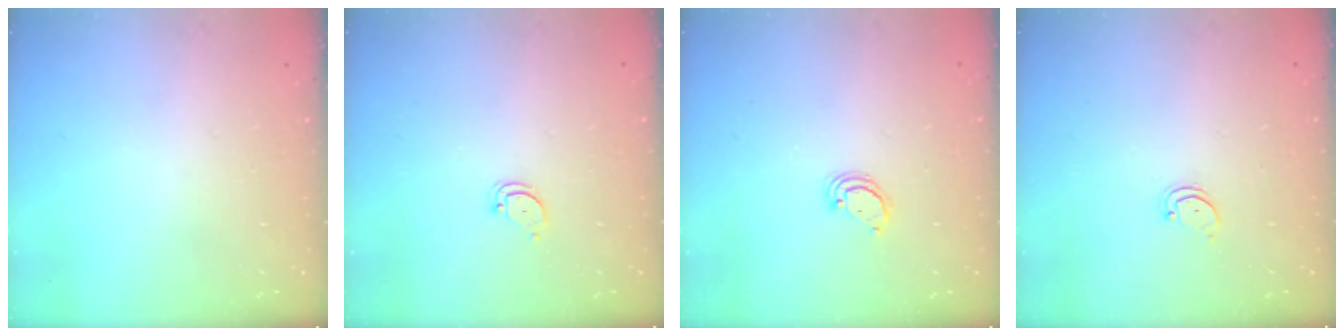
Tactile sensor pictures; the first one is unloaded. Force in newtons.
{"total": 2.6, "press": 2.6, "slide": 0.1}
{"total": 2.8, "press": 2.8, "slide": 0.2}
{"total": 1.8, "press": 1.7, "slide": 0.2}